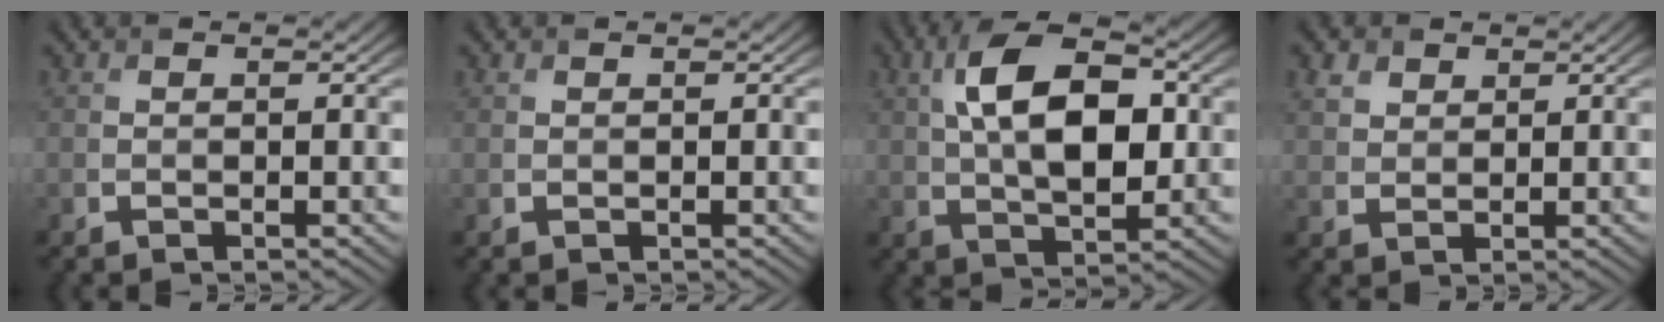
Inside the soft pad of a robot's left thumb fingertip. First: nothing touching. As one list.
[{"total": 0.0}, {"total": 11.7, "force": [1.9, 6.0, 9.9], "torque": [-0.182, 0.012, 0.027]}, {"total": 2.7, "force": [1.7, 1.9, 1.0], "torque": [-0.030, 0.002, 0.037]}]